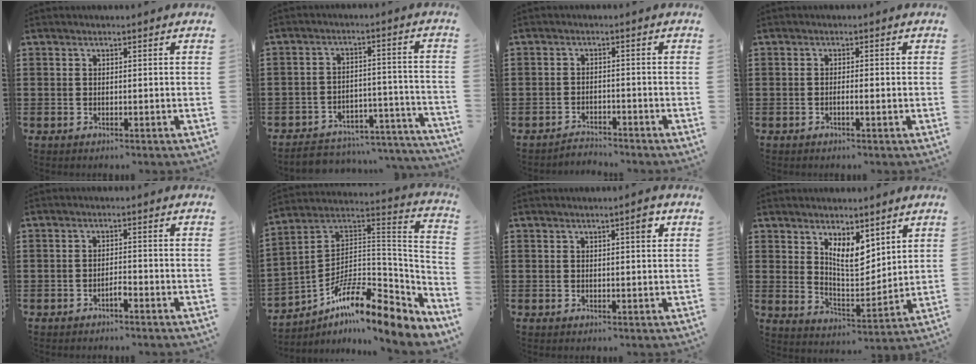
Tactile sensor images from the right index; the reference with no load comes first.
{"total": 3.9, "force": [-3.7, 1.0, 0.8], "torque": [-0.021, 0.000, -0.077]}
{"total": 2.5, "force": [-2.4, 0.2, -0.3], "torque": [-0.003, 0.003, -0.055]}
{"total": 1.1, "force": [-0.5, 0.1, 1.0], "torque": [-0.018, -0.001, -0.009]}
{"total": 1.6, "force": [-1.2, 0.2, 1.1], "torque": [-0.022, -0.003, -0.022]}
{"total": 11.0, "force": [-8.3, 2.4, 6.8], "torque": [-0.121, 0.006, -0.160]}
{"total": 2.5, "force": [1.2, 0.5, 2.1], "torque": [-0.026, 0.000, 0.014]}
{"total": 7.2, "force": [4.9, 3.0, 4.3], "torque": [-0.082, -0.022, 0.087]}